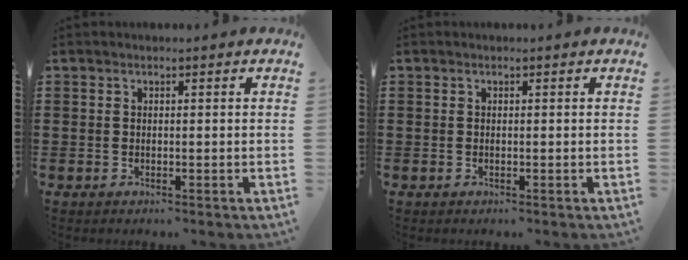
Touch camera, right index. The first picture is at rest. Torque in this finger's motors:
{"motor_torque": [0.80, 1.33, 0.00, 0.01]}